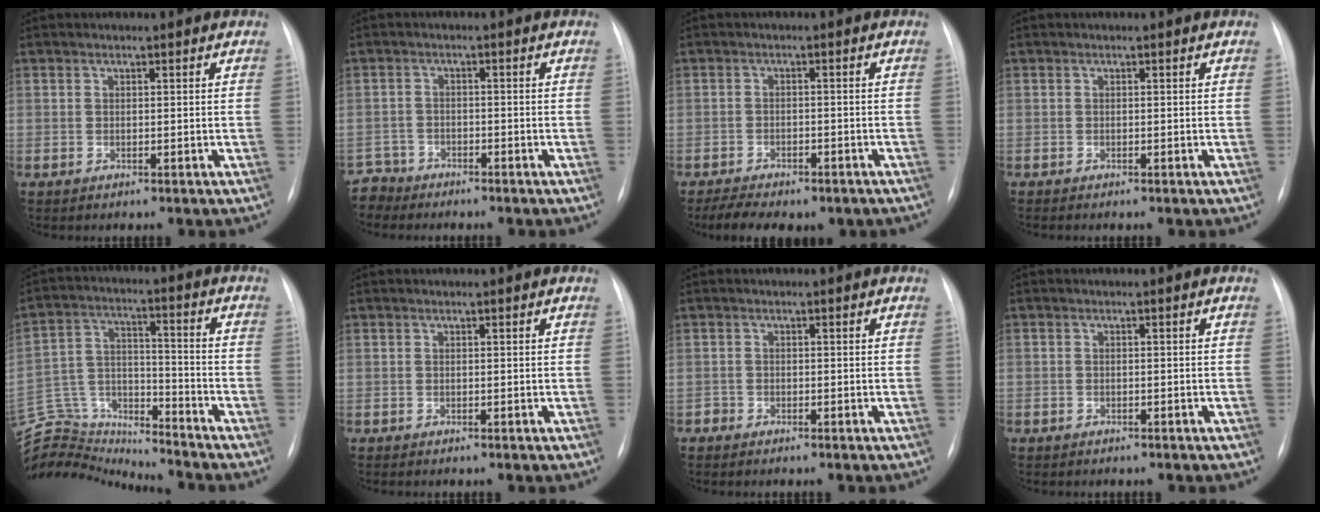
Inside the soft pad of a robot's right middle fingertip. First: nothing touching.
{"total": 3.6, "force": [-3.1, 1.1, -1.3], "torque": [0.027, -0.005, -0.062]}
{"total": 9.9, "force": [-7.6, 4.2, 4.8], "torque": [-0.081, 0.003, -0.099]}
{"total": 0.0}
{"total": 17.5, "force": [-17.1, 3.1, 2.1], "torque": [-0.060, 0.045, -0.288]}
{"total": 0.0}
{"total": 0.8, "force": [-0.7, 0.4, -0.2], "torque": [0.006, 0.002, -0.014]}
{"total": 1.5, "force": [-1.2, 0.8, 0.5], "torque": [-0.009, 0.001, -0.012]}